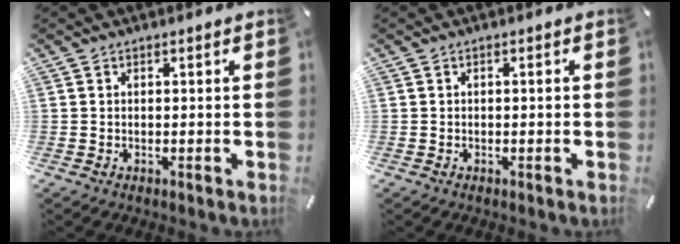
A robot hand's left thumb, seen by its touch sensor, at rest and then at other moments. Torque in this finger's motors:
{"motor_torque": [-0.05, -0.45, -0.11, 0.20, 0.00]}